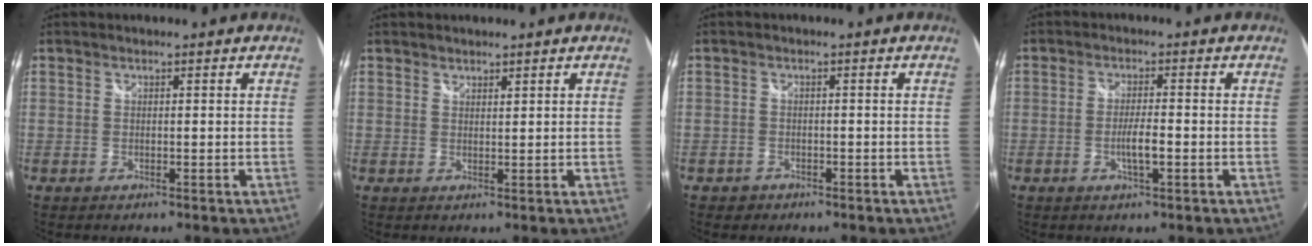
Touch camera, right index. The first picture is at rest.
{"total": 1.1, "force": [1.0, 0.4, 0.1], "torque": [-0.001, 0.001, 0.018]}
{"total": 2.2, "force": [-1.3, 1.7, 0.4], "torque": [-0.014, 0.000, -0.021]}
{"total": 3.6, "force": [-1.3, 0.4, 3.3], "torque": [-0.063, -0.005, -0.023]}